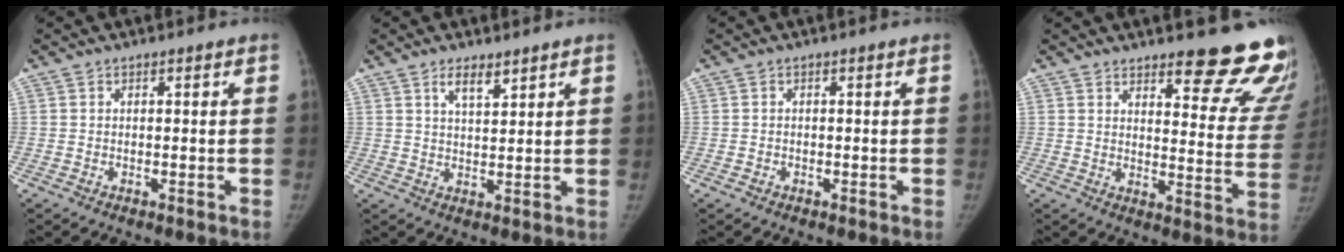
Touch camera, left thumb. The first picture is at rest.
{"total": 3.8, "force": [2.7, 1.2, 2.4], "torque": [-0.034, -0.017, 0.048]}
{"total": 0.8, "force": [-0.4, 0.7, 0.1], "torque": [0.001, 0.004, -0.008]}
{"total": 17.0, "force": [13.6, 4.3, 9.2], "torque": [-0.075, -0.118, 0.157]}